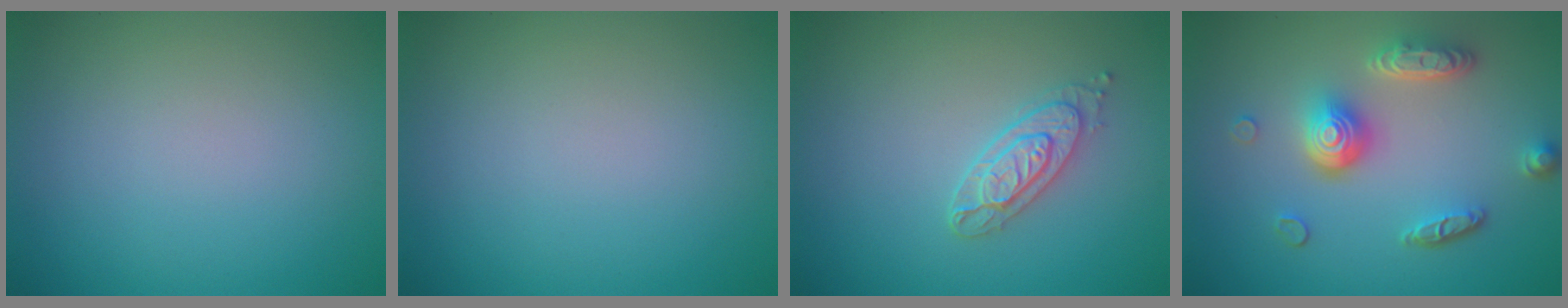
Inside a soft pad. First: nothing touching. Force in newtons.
{"total": 0.0}
{"total": 2.6, "press": 2.4, "slide": 1.1}
{"total": 5.0, "press": 3.7, "slide": 3.4}